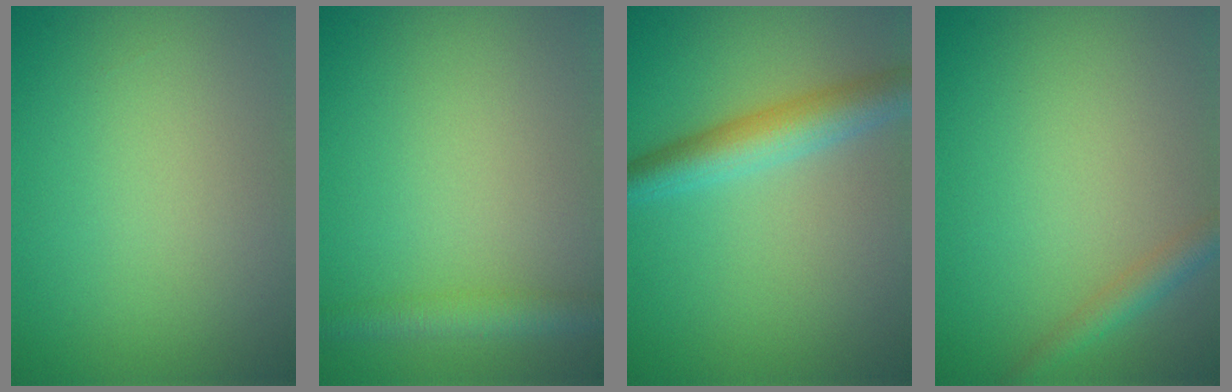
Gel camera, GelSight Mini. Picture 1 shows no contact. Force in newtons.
{"total": 2.7, "press": 2.7, "slide": 0.1}
{"total": 4.4, "press": 4.4, "slide": 0.2}
{"total": 2.1, "press": 2.1, "slide": 0.1}